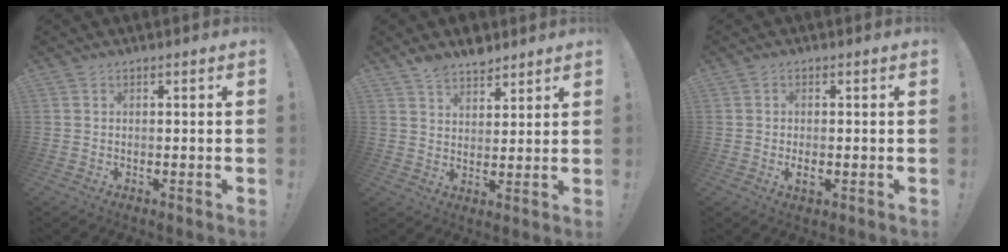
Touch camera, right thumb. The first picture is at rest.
{"total": 6.7, "force": [5.7, 3.1, 1.7], "torque": [-0.013, -0.040, 0.104]}
{"total": 2.4, "force": [-0.6, 1.0, 2.1], "torque": [-0.033, 0.004, -0.011]}